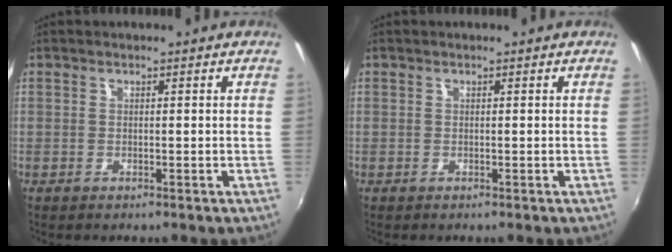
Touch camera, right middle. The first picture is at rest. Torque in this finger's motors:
{"motor_torque": [0.15, -0.09, 0.01, 0.00]}